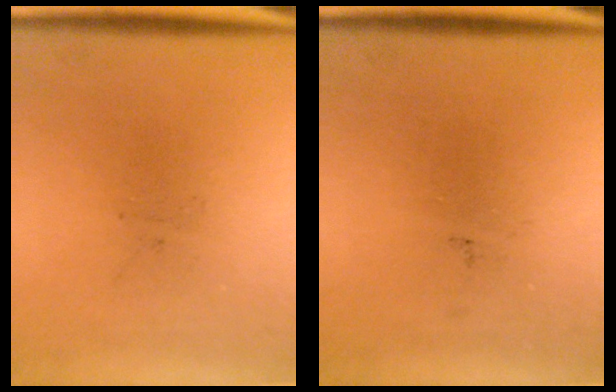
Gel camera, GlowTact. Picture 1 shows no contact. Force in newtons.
{"total": 0.0}